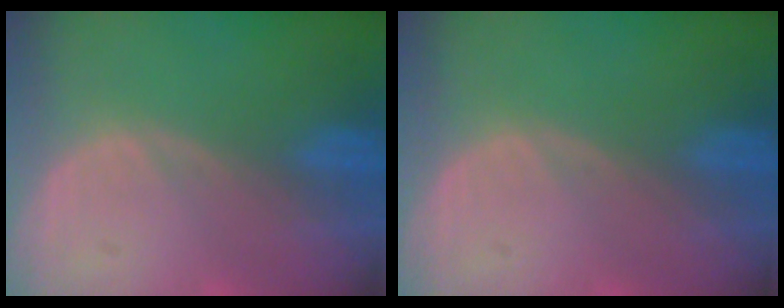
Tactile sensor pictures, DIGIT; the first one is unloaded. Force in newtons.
{"total": 0.0}